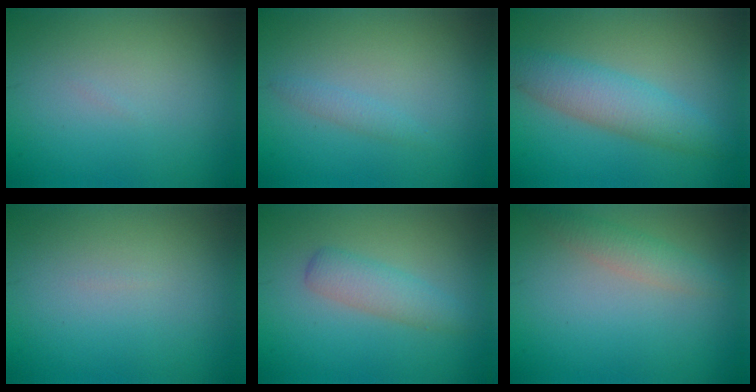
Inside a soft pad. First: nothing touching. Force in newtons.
{"total": 1.0, "press": 1.0, "slide": 0.1}
{"total": 4.5, "press": 4.5, "slide": 0.1}
{"total": 0.0}
{"total": 2.6, "press": 2.6, "slide": 0.0}
{"total": 2.0, "press": 2.0, "slide": 0.1}